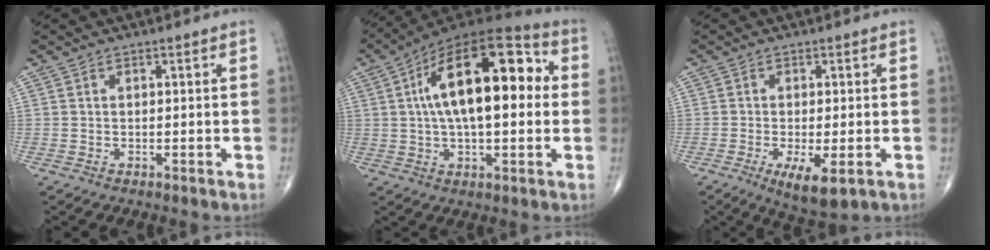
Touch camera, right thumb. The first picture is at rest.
{"total": 21.9, "force": [3.5, 9.8, 19.3], "torque": [-0.295, 0.024, 0.043]}
{"total": 6.9, "force": [-2.6, 2.1, 6.1], "torque": [-0.099, -0.017, -0.039]}